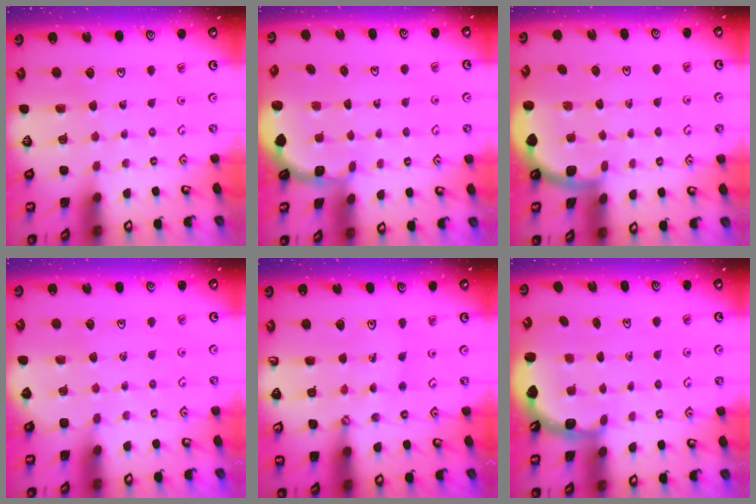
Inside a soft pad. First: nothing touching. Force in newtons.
{"total": 1.4, "press": 1.3, "slide": 0.3}
{"total": 1.8, "press": 1.8, "slide": 0.0}
{"total": 1.5, "press": 1.5, "slide": 0.3}
{"total": 8.6, "press": 8.4, "slide": 1.8}
{"total": 3.2, "press": 2.4, "slide": 2.2}